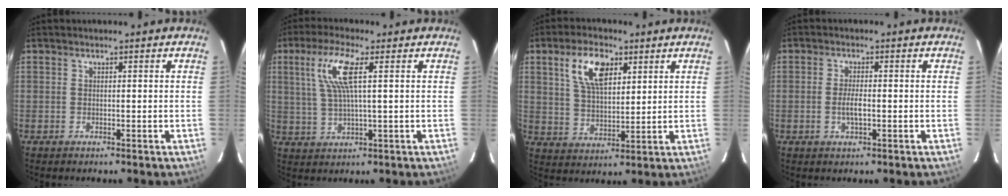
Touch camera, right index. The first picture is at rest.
{"total": 8.3, "force": [2.7, 1.1, 7.8], "torque": [-0.157, 0.006, 0.056]}
{"total": 9.6, "force": [4.5, 4.6, 7.1], "torque": [-0.135, 0.016, 0.086]}
{"total": 3.0, "force": [-0.7, 0.8, 2.8], "torque": [-0.055, -0.004, -0.011]}